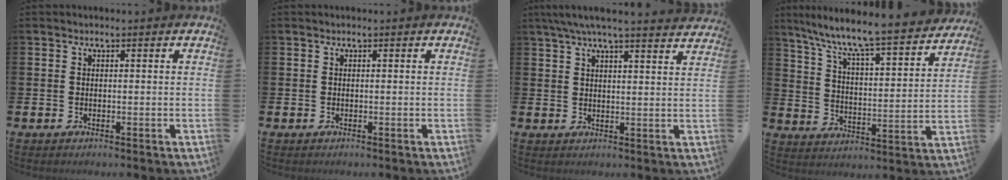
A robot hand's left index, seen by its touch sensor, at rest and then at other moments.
{"total": 0.0}
{"total": 6.0, "force": [5.5, 0.2, 2.3], "torque": [-0.054, -0.016, 0.100]}
{"total": 8.5, "force": [7.9, 0.4, 3.2], "torque": [-0.089, -0.066, 0.127]}